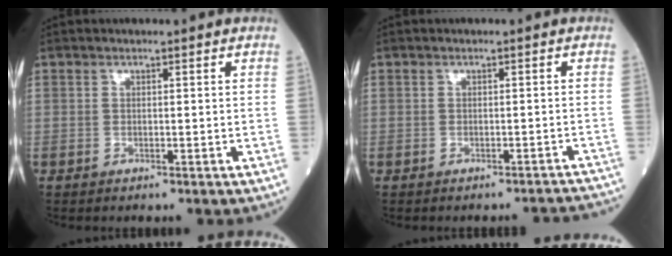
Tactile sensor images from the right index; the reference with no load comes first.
{"total": 5.0, "force": [-4.9, 0.9, 0.3], "torque": [0.008, 0.003, -0.046]}